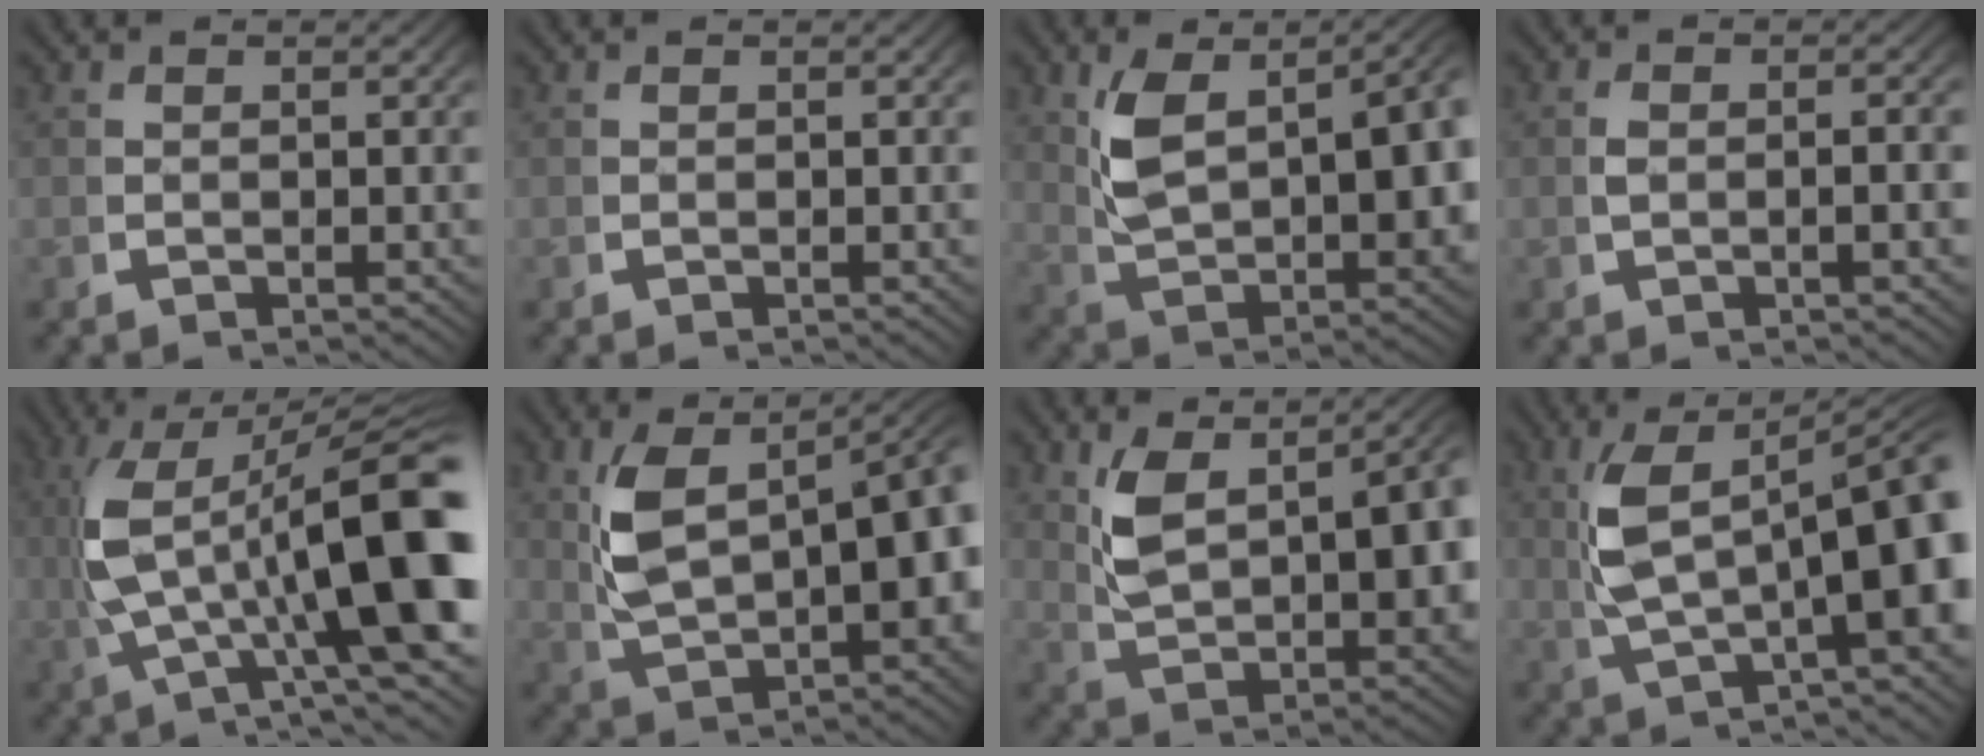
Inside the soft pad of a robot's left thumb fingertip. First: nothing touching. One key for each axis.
{"total": 0.0}
{"total": 9.9, "fx": 1.0, "fy": 5.3, "fz": 8.4, "tx": -0.167, "ty": -0.023, "tz": 0.041}
{"total": 1.8, "fx": -0.3, "fy": 0.3, "fz": 1.7, "tx": -0.038, "ty": 0.003, "tz": -0.004}
{"total": 16.8, "fx": 0.7, "fy": 8.1, "fz": 14.7, "tx": -0.263, "ty": -0.005, "tz": 0.013}
{"total": 11.0, "fx": 1.1, "fy": 5.8, "fz": 9.4, "tx": -0.169, "ty": -0.009, "tz": 0.031}
{"total": 9.0, "fx": 1.1, "fy": 4.7, "fz": 7.6, "tx": -0.153, "ty": -0.022, "tz": 0.042}
{"total": 11.1, "fx": 0.1, "fy": 4.7, "fz": 10.1, "tx": -0.175, "ty": -0.004, "tz": 0.012}